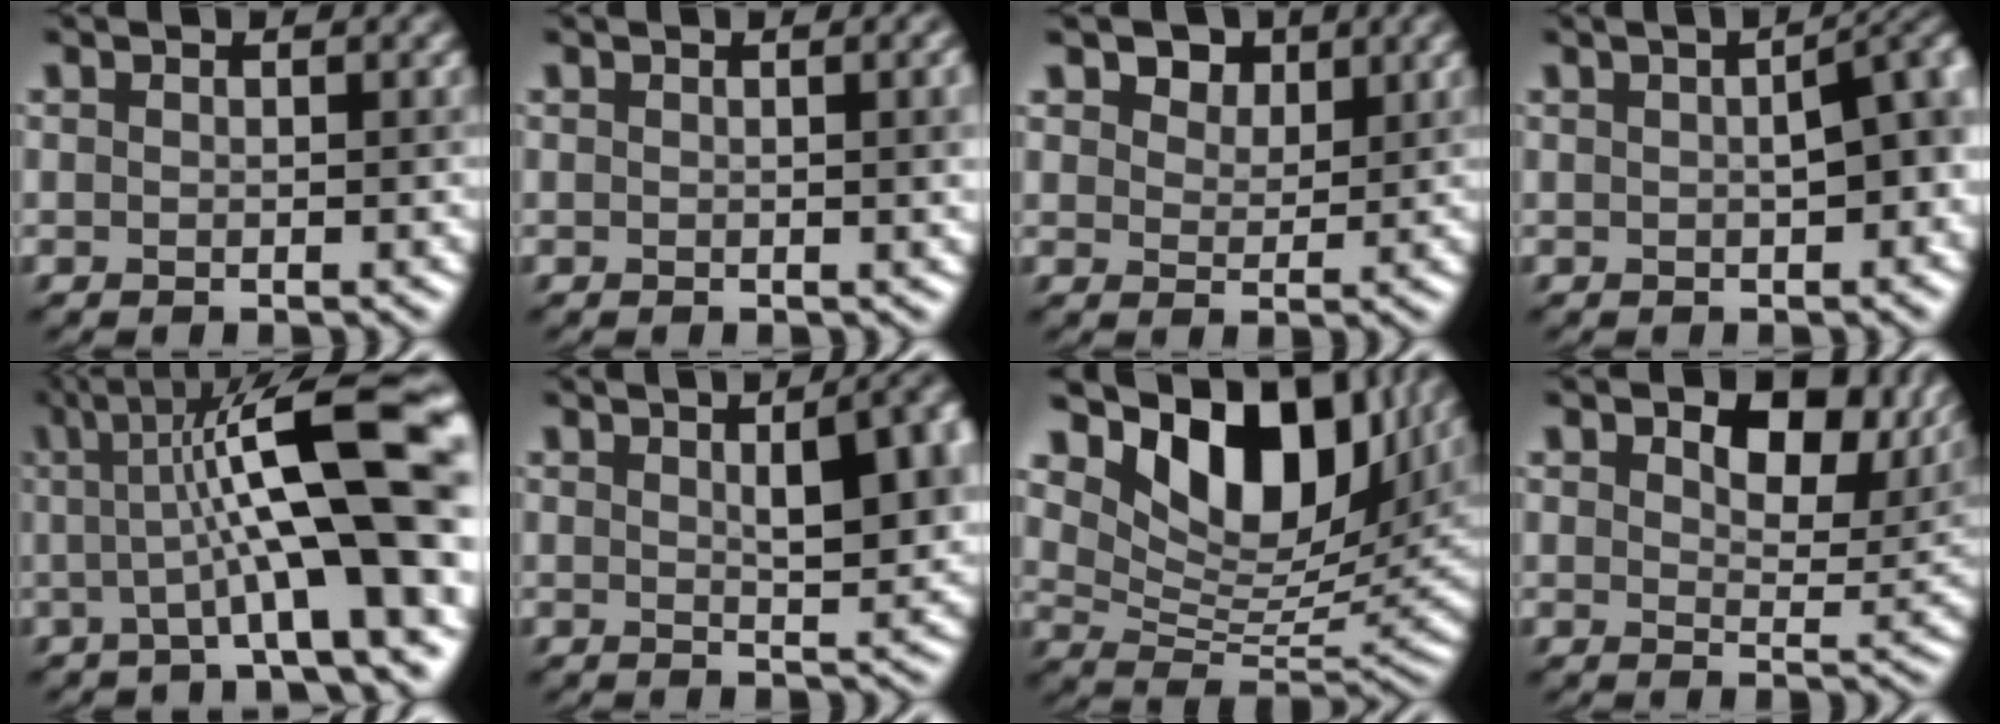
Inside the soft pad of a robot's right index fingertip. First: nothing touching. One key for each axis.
{"total": 3.0, "fx": 0.3, "fy": 1.1, "fz": 2.8, "tx": -0.012, "ty": 0.014, "tz": 0.002}
{"total": 3.2, "fx": 2.4, "fy": 1.8, "fz": 1.0, "tx": -0.025, "ty": -0.001, "tz": 0.045}
{"total": 5.8, "fx": 0.5, "fy": 2.2, "fz": 5.4, "tx": -0.034, "ty": 0.019, "tz": 0.012}
{"total": 11.6, "fx": 1.0, "fy": 2.2, "fz": 11.3, "tx": -0.168, "ty": 0.025, "tz": 0.019}
{"total": 7.7, "fx": 2.0, "fy": 2.6, "fz": 7.0, "tx": -0.055, "ty": 0.026, "tz": 0.029}
{"total": 11.8, "fx": 7.0, "fy": 6.0, "fz": 7.5, "tx": -0.118, "ty": 0.002, "tz": 0.132}
{"total": 7.8, "fx": 3.9, "fy": 4.3, "fz": 5.3, "tx": -0.069, "ty": 0.004, "tz": 0.060}